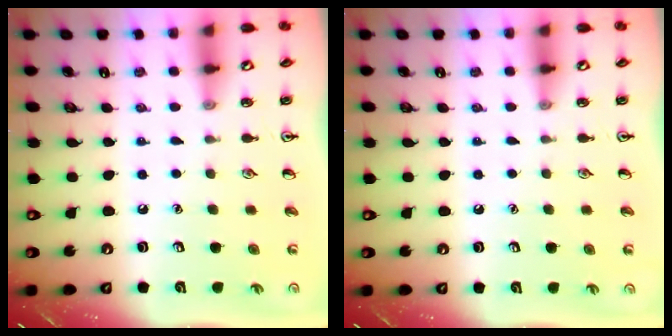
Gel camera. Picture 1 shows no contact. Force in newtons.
{"total": 0.0}